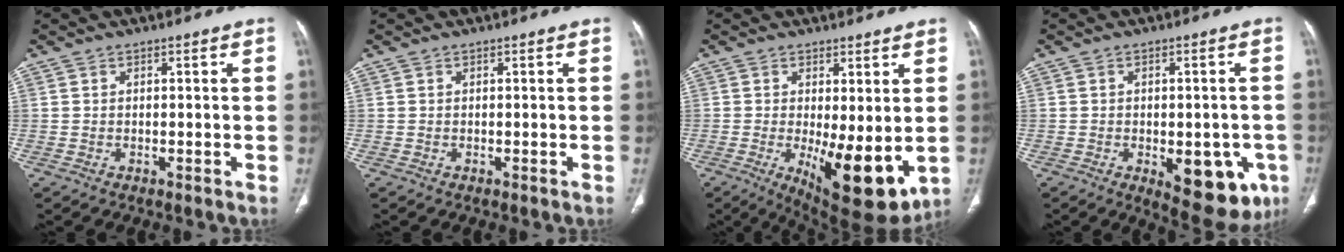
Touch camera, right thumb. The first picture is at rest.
{"total": 0.0}
{"total": 12.3, "force": [-1.8, 4.3, 11.3], "torque": [-0.164, -0.031, -0.012]}
{"total": 13.3, "force": [-4.7, 6.5, 10.6], "torque": [-0.106, 0.002, -0.044]}